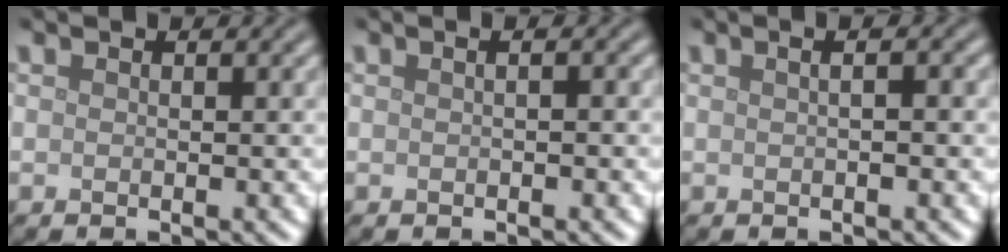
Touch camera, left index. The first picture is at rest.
{"total": 1.1, "force": [0.2, 0.4, 1.0], "torque": [-0.009, -0.001, -0.001]}
{"total": 2.9, "force": [0.9, 1.4, 2.4], "torque": [-0.015, 0.014, -0.013]}